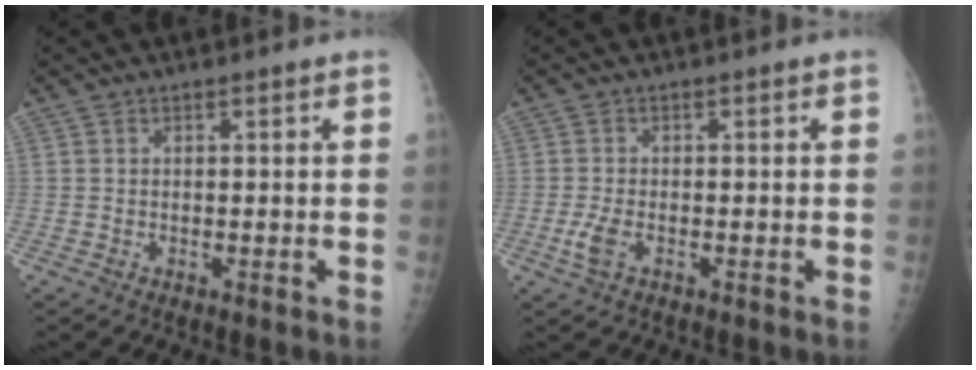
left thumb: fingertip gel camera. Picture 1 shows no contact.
{"total": 2.7, "force": [-0.9, 1.4, 2.2], "torque": [-0.054, -0.003, -0.023]}